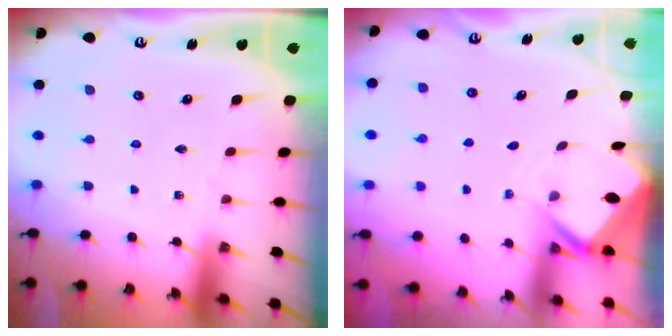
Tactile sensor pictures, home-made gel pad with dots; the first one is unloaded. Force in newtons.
{"total": 2.3, "press": 2.3, "slide": 0.1}